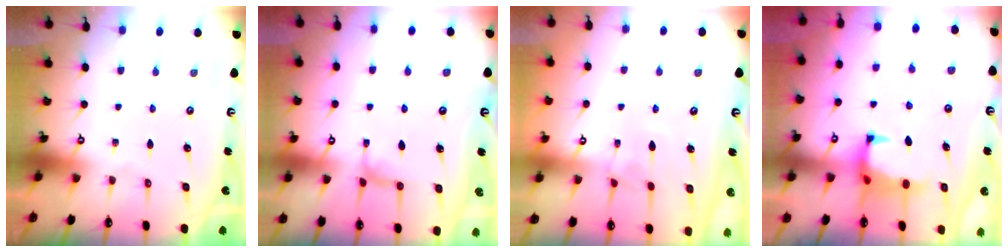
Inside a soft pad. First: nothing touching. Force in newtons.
{"total": 1.7, "press": 1.5, "slide": 0.8}
{"total": 3.3, "press": 3.3, "slide": 0.3}
{"total": 1.1, "press": 0.6, "slide": 0.9}